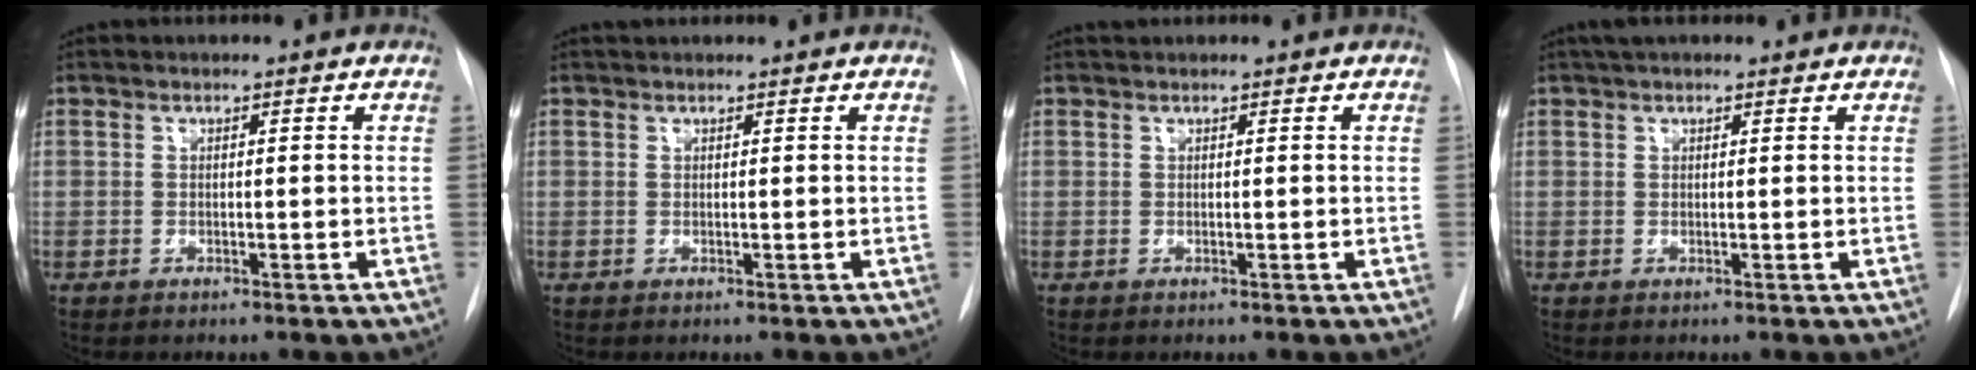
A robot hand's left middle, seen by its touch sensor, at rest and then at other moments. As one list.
[{"total": 1.6, "force": [1.5, 0.3, 0.5], "torque": [-0.007, 0.024, 0.024]}, {"total": 0.6, "force": [0.6, 0.0, 0.0], "torque": [-0.004, 0.013, 0.013]}, {"total": 3.8, "force": [3.0, 1.2, 2.0], "torque": [-0.029, 0.032, 0.047]}]